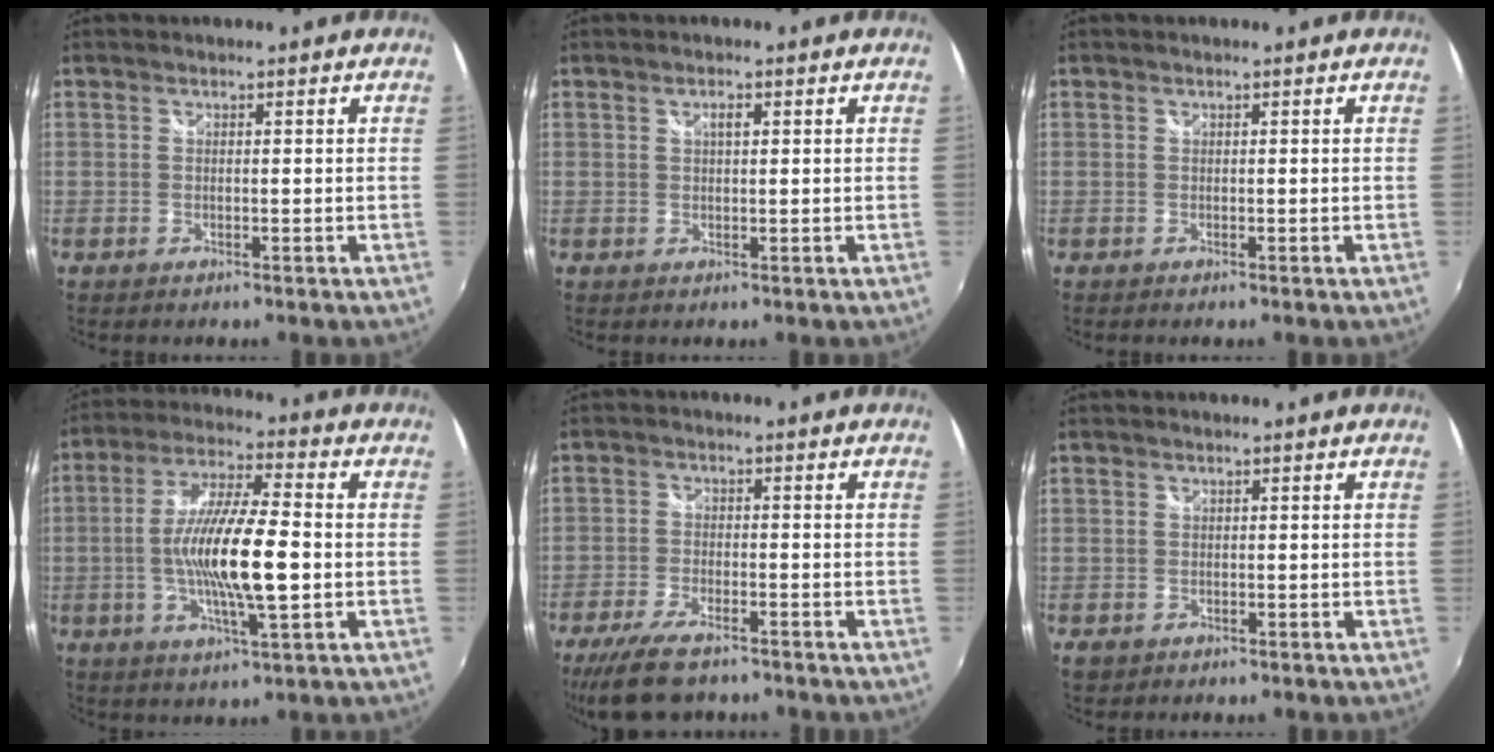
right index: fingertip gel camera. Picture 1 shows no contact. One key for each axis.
{"total": 1.4, "fx": 0.6, "fy": 0.6, "fz": 1.2, "tx": -0.020, "ty": 0.003, "tz": 0.008}
{"total": 0.0}
{"total": 14.6, "fx": -2.0, "fy": 2.6, "fz": 14.3, "tx": -0.270, "ty": -0.004, "tz": -0.038}
{"total": 9.7, "fx": -7.5, "fy": 3.1, "fz": 5.3, "tx": -0.135, "ty": -0.022, "tz": -0.134}
{"total": 1.7, "fx": -0.5, "fy": 1.5, "fz": 0.5, "tx": -0.012, "ty": -0.002, "tz": -0.006}